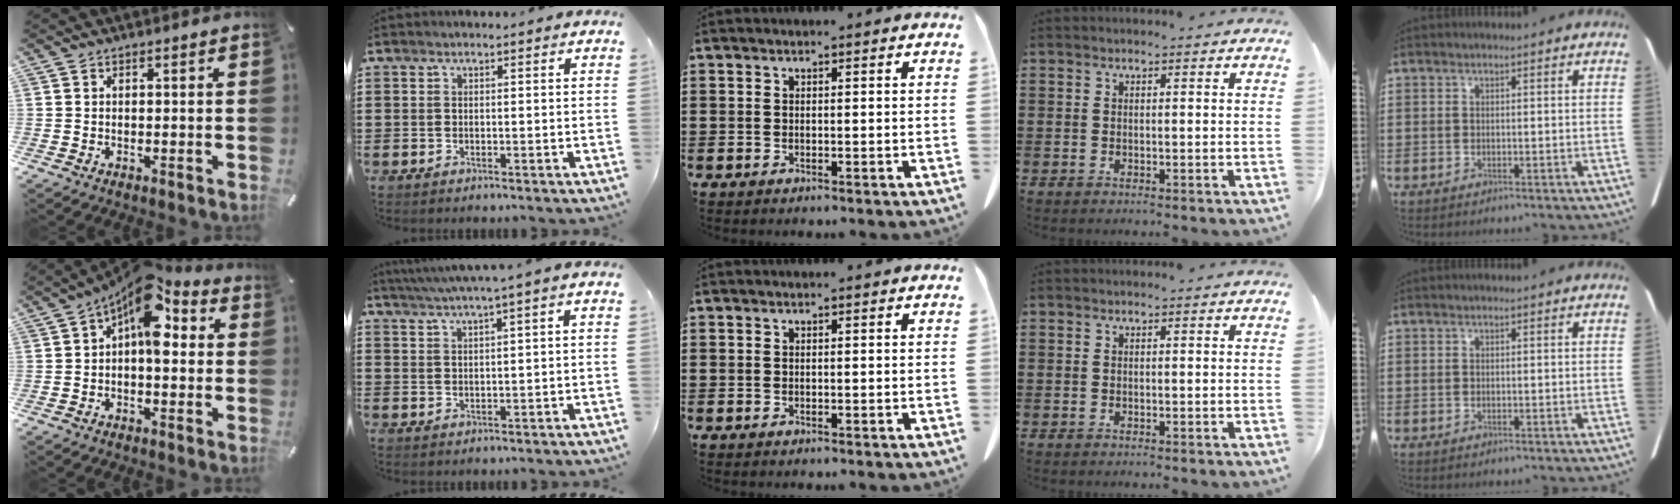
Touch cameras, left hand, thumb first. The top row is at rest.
{"thumb": {"total": 10.7, "force": [3.9, 5.2, 8.4], "torque": [-0.123, -0.034, 0.067]}, "index": {"total": 2.6, "force": [1.3, -0.6, 2.2], "torque": [-0.041, -0.003, 0.022]}}